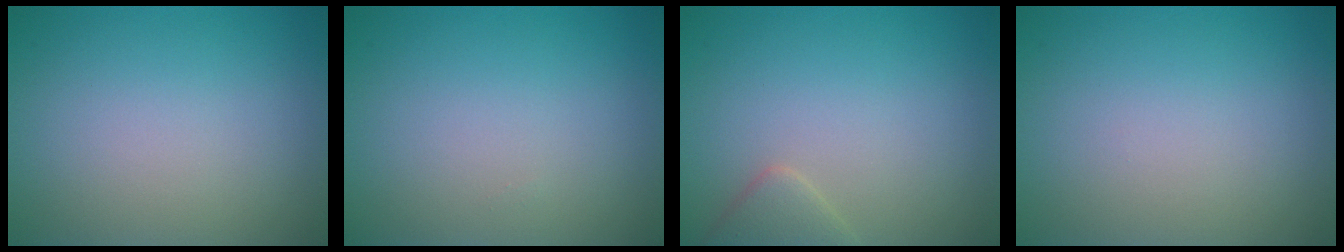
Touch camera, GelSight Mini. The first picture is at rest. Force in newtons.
{"total": 0.0}
{"total": 1.8, "press": 1.8, "slide": 0.2}
{"total": 0.0}